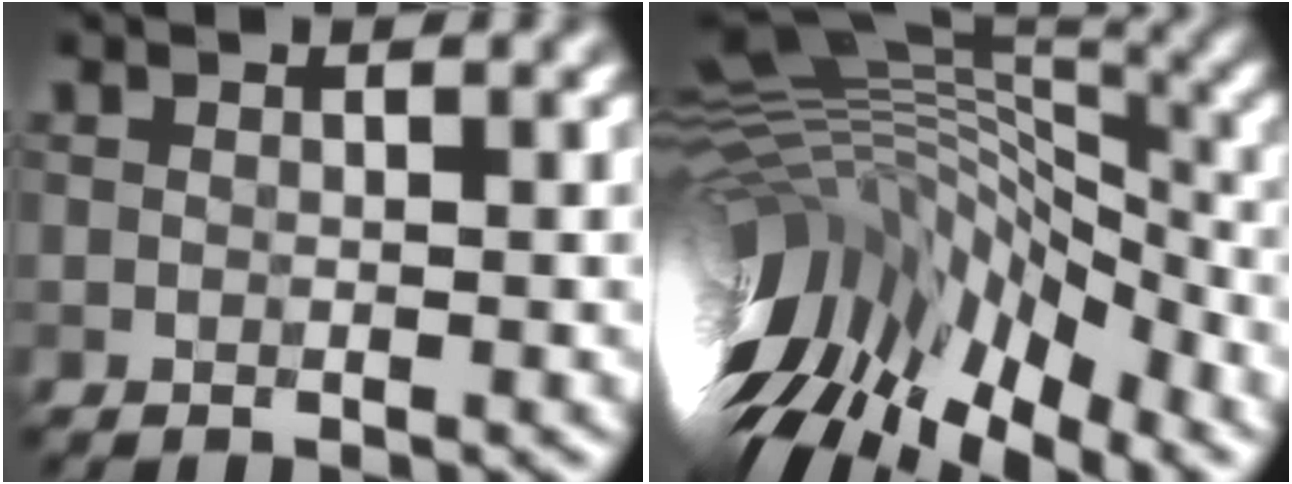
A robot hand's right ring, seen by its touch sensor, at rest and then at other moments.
{"total": 15.4, "force": [-3.3, 6.8, 13.4], "torque": [-0.251, 0.001, -0.036]}